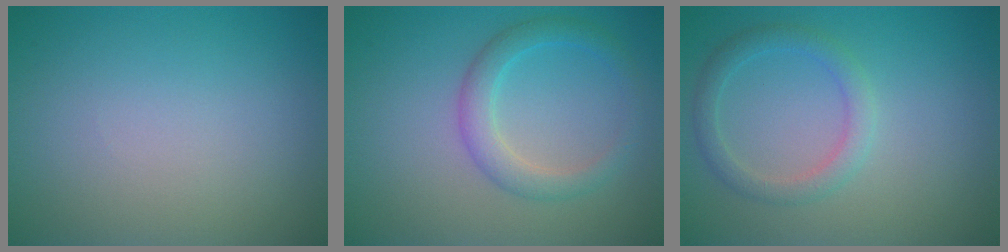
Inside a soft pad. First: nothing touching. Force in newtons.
{"total": 2.9, "press": 2.8, "slide": 0.2}
{"total": 2.3, "press": 2.3, "slide": 0.0}